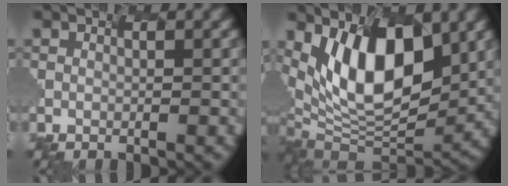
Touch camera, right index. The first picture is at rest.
{"total": 10.8, "force": [2.5, 5.5, 8.9], "torque": [-0.153, -0.009, 0.049]}